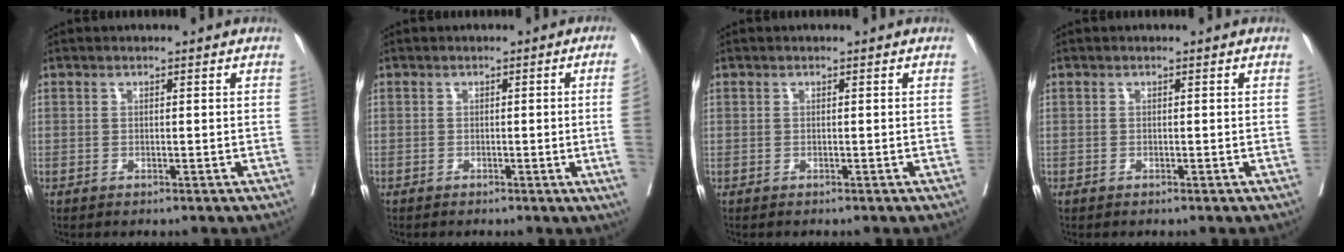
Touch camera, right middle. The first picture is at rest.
{"total": 4.7, "force": [-0.7, -2.0, 4.2], "torque": [-0.050, -0.010, -0.008]}
{"total": 0.0}
{"total": 0.0}